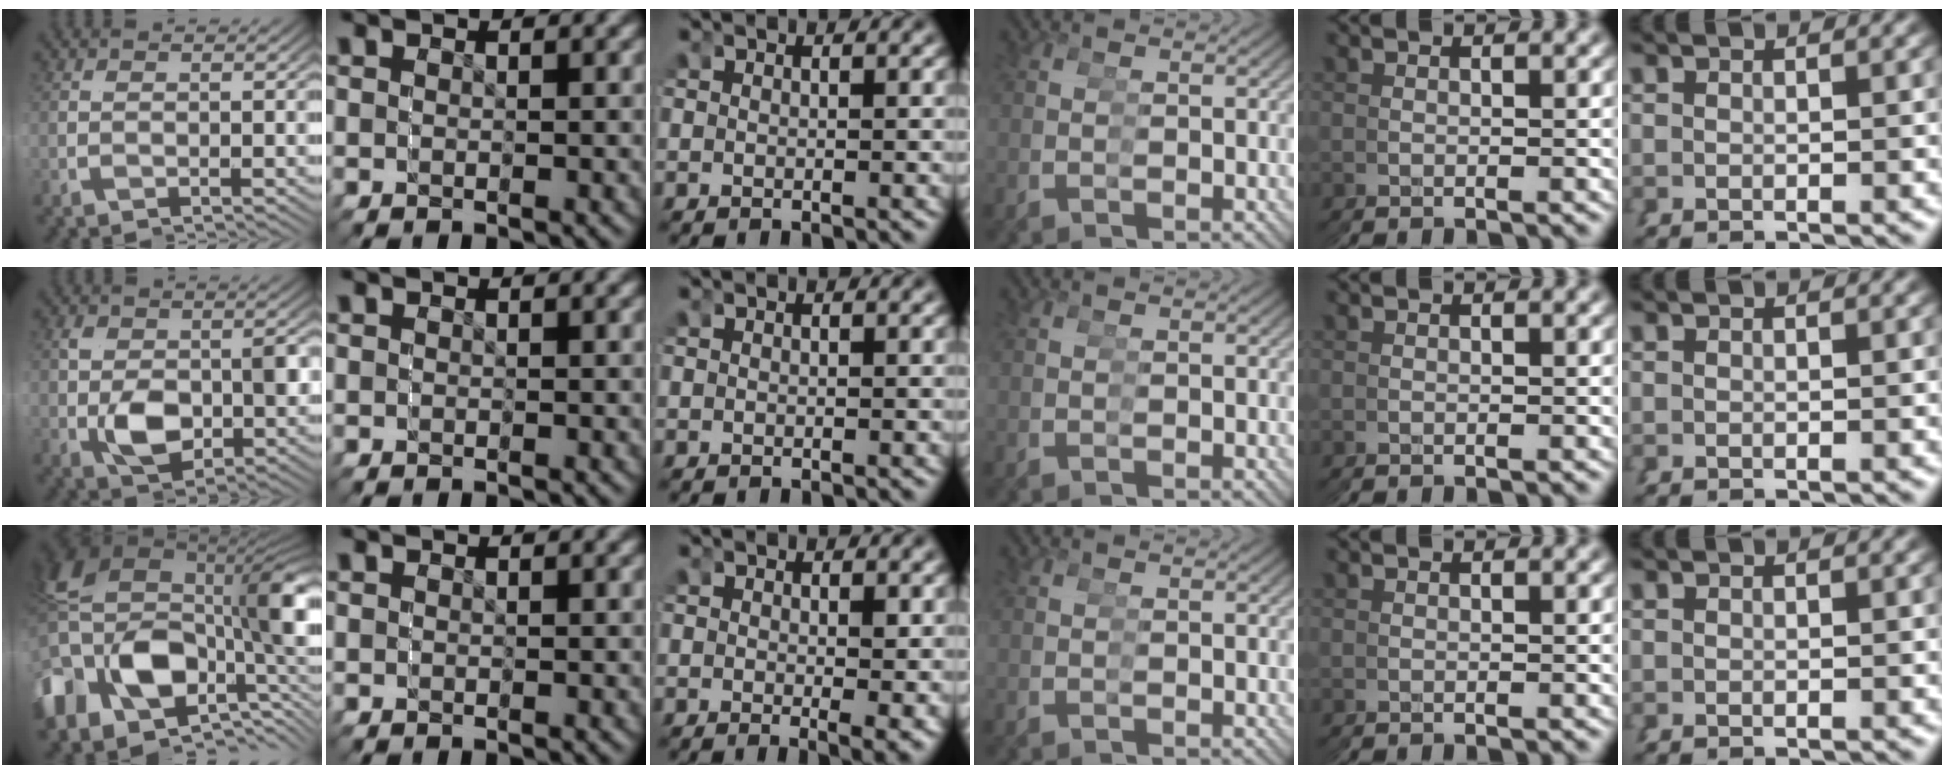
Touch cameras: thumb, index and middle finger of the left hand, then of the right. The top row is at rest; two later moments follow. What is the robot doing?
{"motion": "grasp_and_lifting", "object": "stress ball aka squeeze ball"}